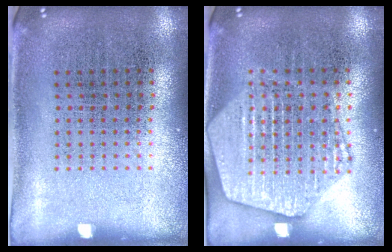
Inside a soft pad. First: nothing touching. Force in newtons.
{"total": 2.2, "press": 2.2, "slide": 0.3}